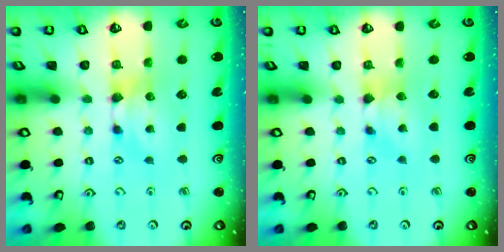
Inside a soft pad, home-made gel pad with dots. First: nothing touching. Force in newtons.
{"total": 0.9, "press": 0.7, "slide": 0.6}